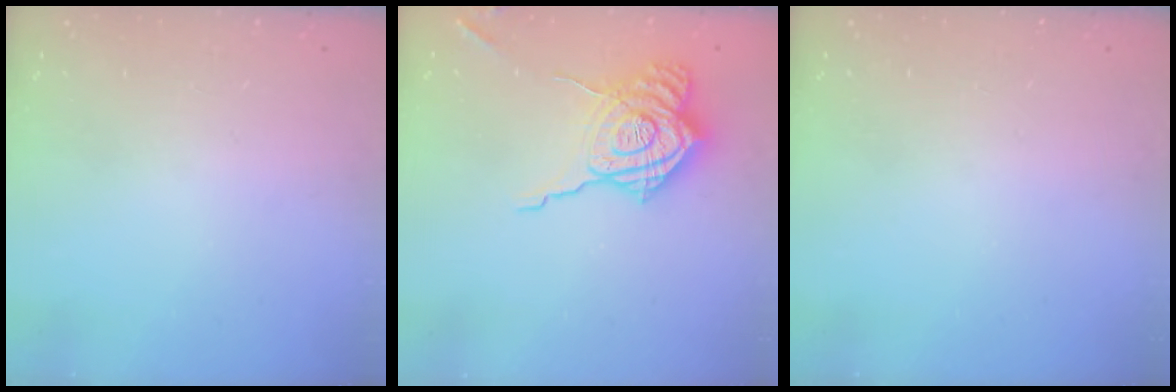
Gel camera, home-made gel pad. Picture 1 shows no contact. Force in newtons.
{"total": 18.8, "press": 18.8, "slide": 1.1}
{"total": 0.0}